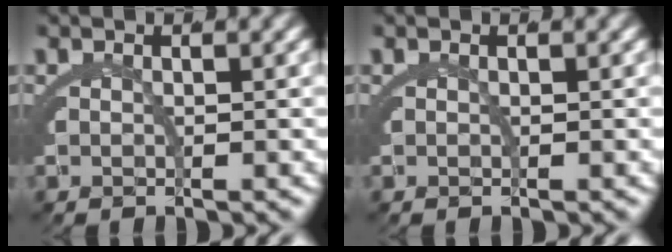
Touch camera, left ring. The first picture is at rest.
{"total": 0.0}